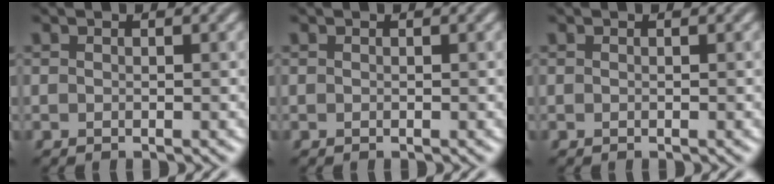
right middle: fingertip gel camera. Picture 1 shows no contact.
{"total": 0.0}
{"total": 0.0}